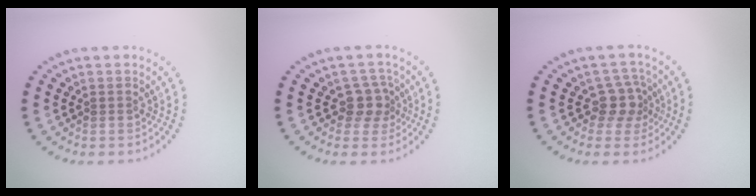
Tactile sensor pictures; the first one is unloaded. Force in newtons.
{"total": 2.5, "press": 1.8, "slide": 1.7}
{"total": 2.7, "press": 2.1, "slide": 1.7}